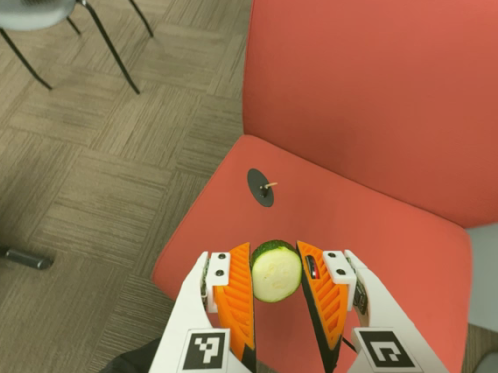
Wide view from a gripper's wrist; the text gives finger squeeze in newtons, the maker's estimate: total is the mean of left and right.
{"total": 9.8, "left": 10.5, "right": 9.0}